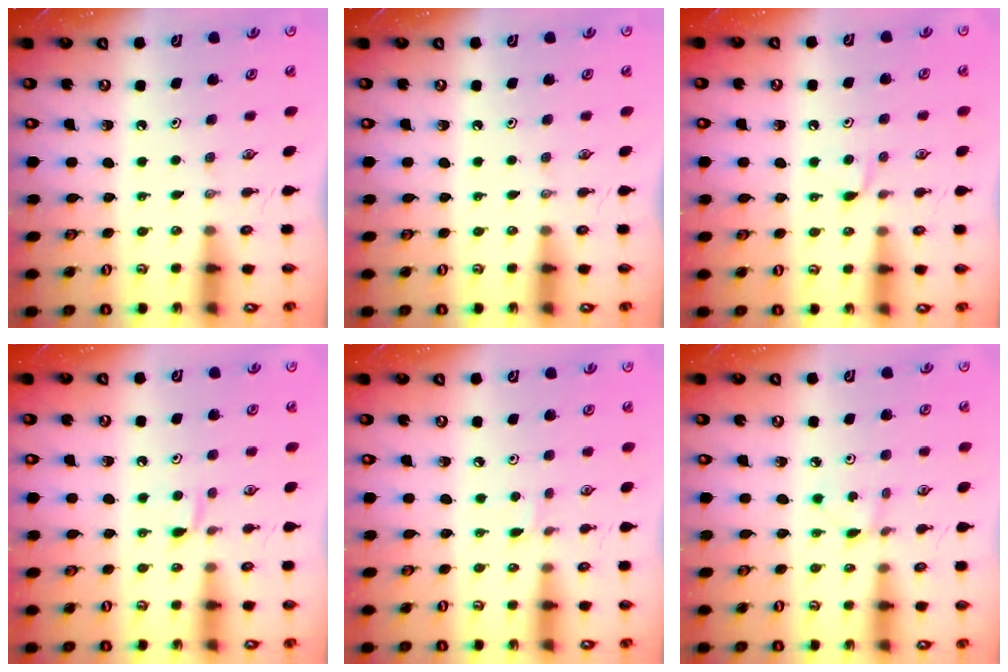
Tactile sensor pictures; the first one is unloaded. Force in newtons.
{"total": 0.0}
{"total": 5.4, "press": 5.3, "slide": 0.6}
{"total": 5.2, "press": 5.2, "slide": 0.7}
{"total": 1.6, "press": 1.5, "slide": 0.2}
{"total": 1.1, "press": 1.1, "slide": 0.1}